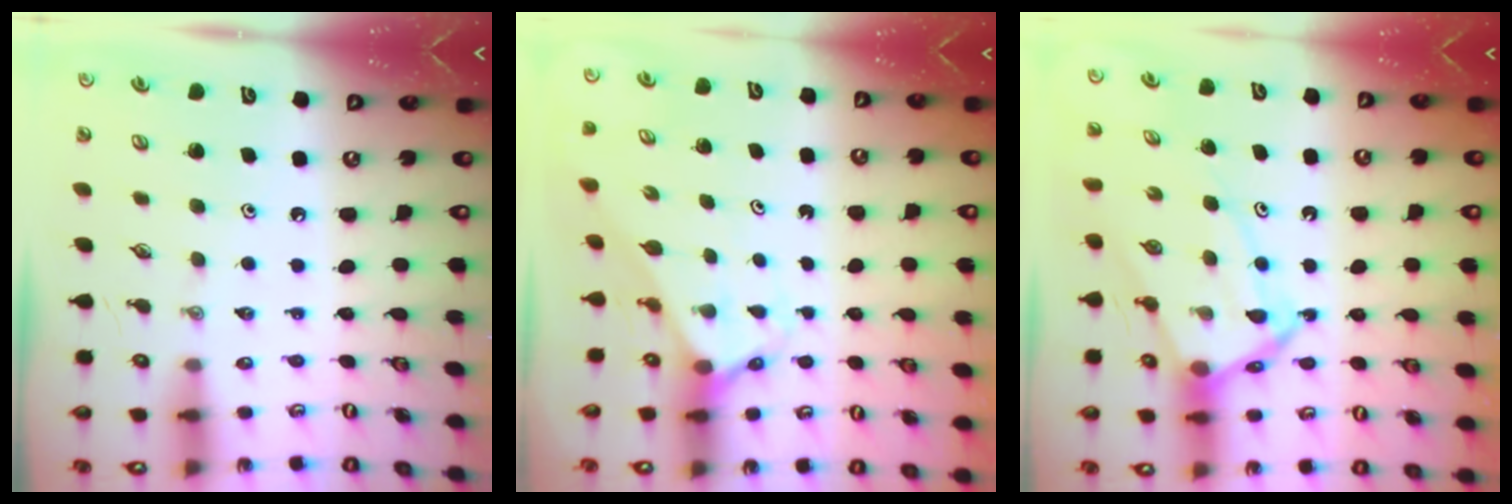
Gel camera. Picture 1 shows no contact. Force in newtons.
{"total": 2.4, "press": 2.4, "slide": 0.2}
{"total": 10.6, "press": 10.5, "slide": 0.9}